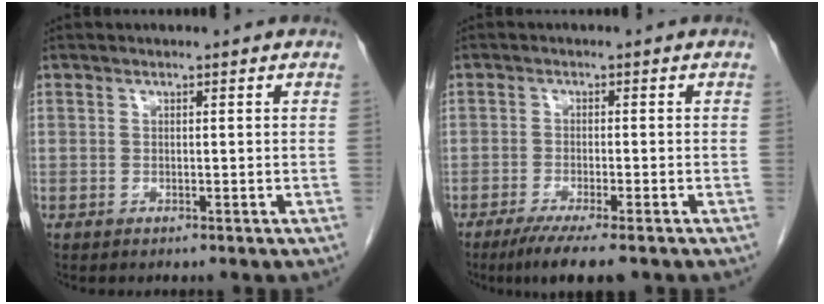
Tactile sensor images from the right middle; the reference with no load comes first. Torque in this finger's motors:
{"motor_torque": [0.70, -0.49, 0.15, 0.04]}